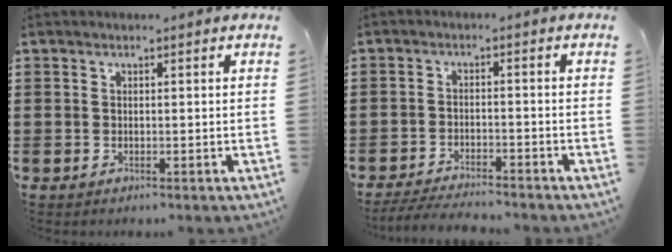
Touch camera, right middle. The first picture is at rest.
{"total": 3.9, "force": [-3.8, 0.1, 0.7], "torque": [-0.020, -0.004, -0.080]}